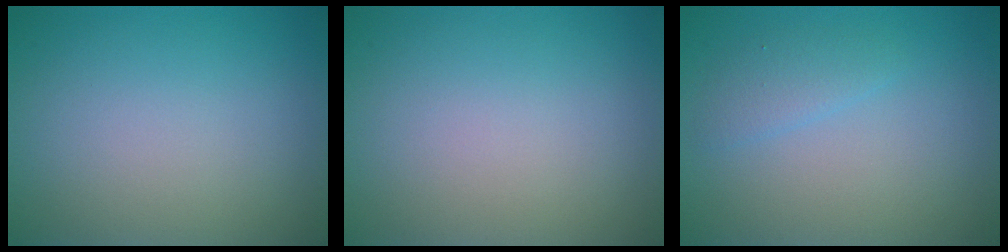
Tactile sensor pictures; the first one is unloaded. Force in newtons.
{"total": 0.0}
{"total": 1.5, "press": 1.5, "slide": 0.1}